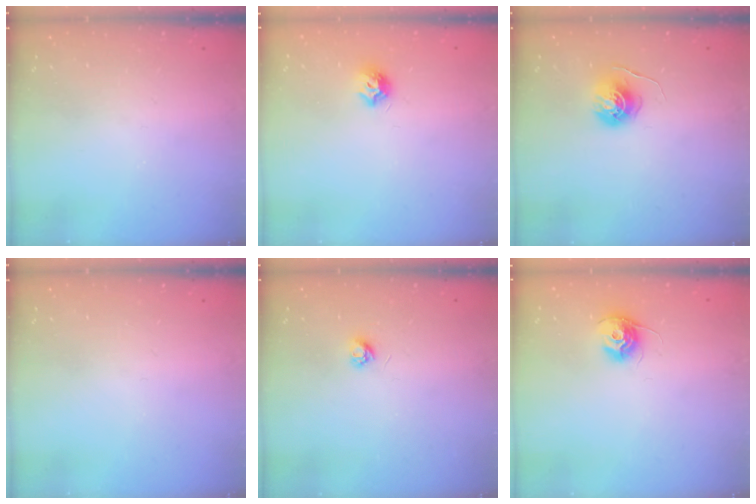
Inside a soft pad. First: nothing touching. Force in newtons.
{"total": 7.1, "press": 7.1, "slide": 0.2}
{"total": 5.5, "press": 5.5, "slide": 0.3}
{"total": 0.0}
{"total": 3.7, "press": 3.7, "slide": 0.3}
{"total": 10.3, "press": 10.3, "slide": 0.5}